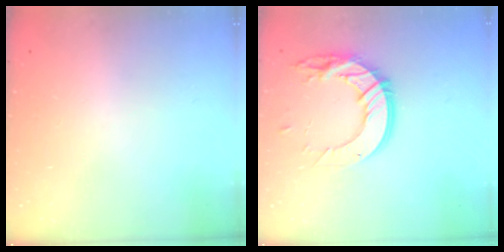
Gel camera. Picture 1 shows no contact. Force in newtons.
{"total": 15.8, "press": 15.7, "slide": 1.2}